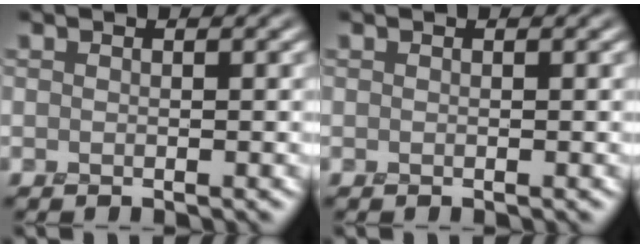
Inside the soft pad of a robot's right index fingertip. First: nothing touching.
{"total": 0.0}